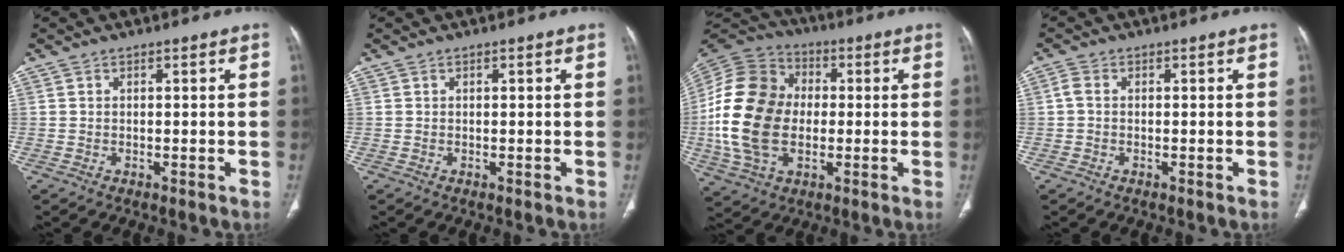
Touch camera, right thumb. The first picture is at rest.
{"total": 0.0}
{"total": 20.9, "force": [-1.2, 14.6, 14.9], "torque": [-0.295, 0.014, -0.024]}
{"total": 1.6, "force": [0.0, 1.1, 1.2], "torque": [-0.024, 0.004, -0.004]}